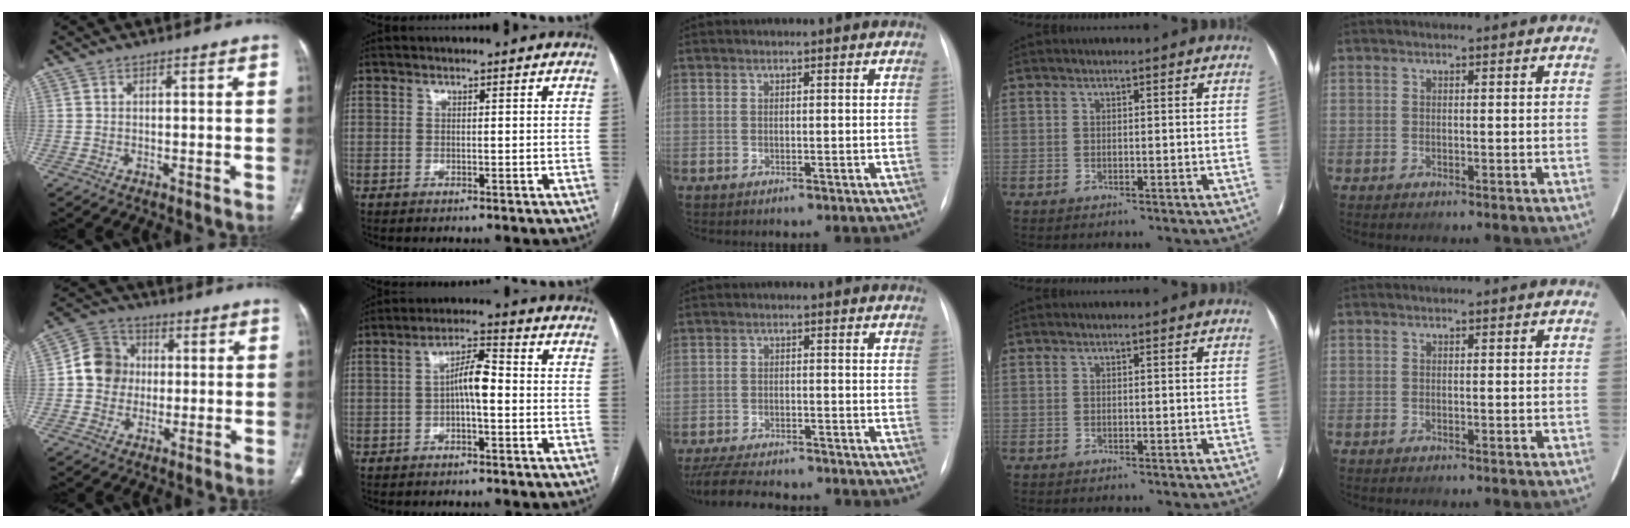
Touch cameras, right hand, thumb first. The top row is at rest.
{"thumb": {"total": 9.4, "force": [0.2, 8.6, 3.7], "torque": [-0.037, 0.020, -0.008]}, "index": {"total": 5.3, "force": [-0.5, 1.3, 5.1], "torque": [-0.090, 0.019, -0.010]}, "middle": {"total": 11.4, "force": [-10.1, 2.4, 4.8], "torque": [-0.086, -0.011, -0.150]}}